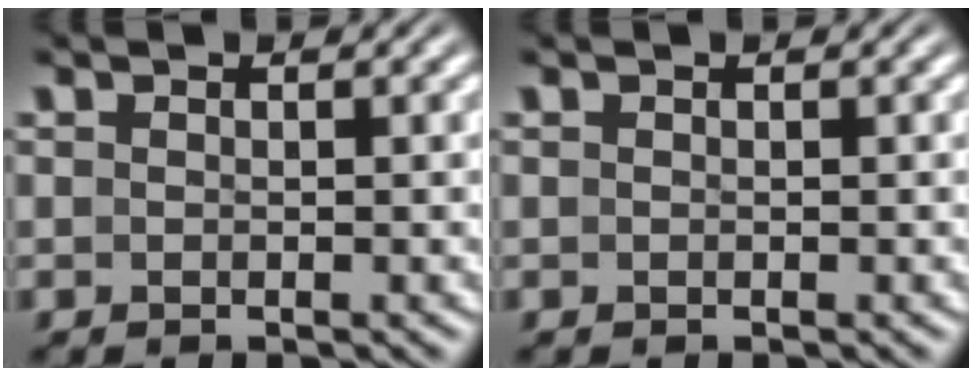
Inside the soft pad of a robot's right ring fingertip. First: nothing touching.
{"total": 0.0}